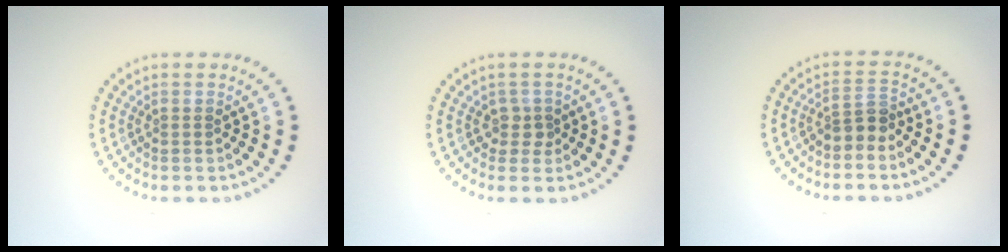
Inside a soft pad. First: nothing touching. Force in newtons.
{"total": 1.4, "press": 1.1, "slide": 0.8}
{"total": 2.2, "press": 1.8, "slide": 1.4}